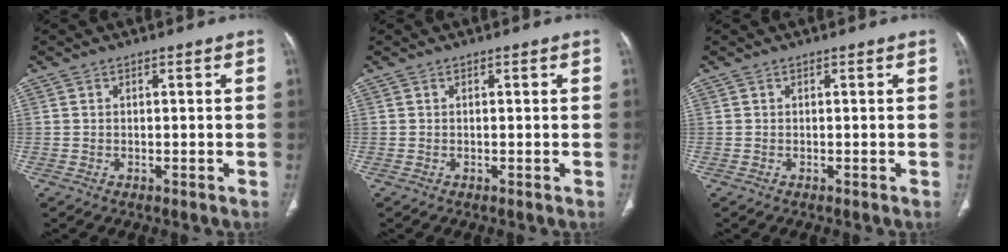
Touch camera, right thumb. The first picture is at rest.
{"total": 0.0}
{"total": 0.0}